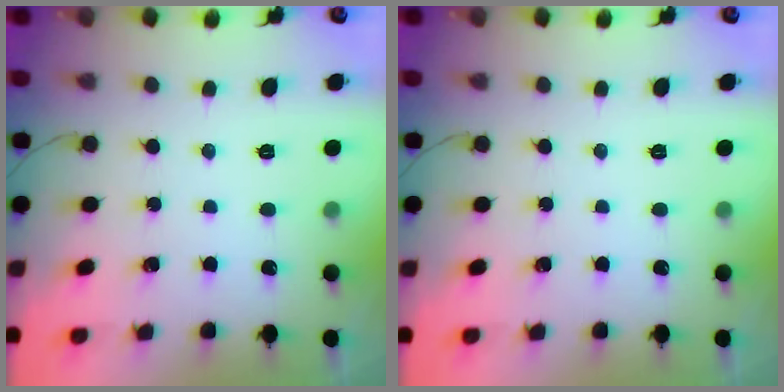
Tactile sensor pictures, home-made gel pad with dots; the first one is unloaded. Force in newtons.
{"total": 0.0}